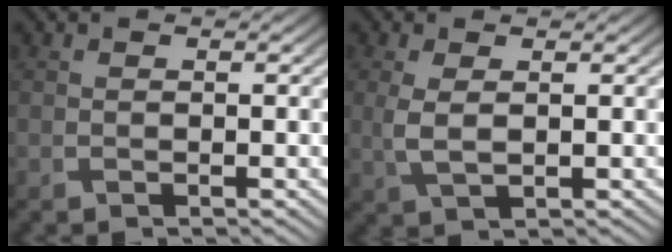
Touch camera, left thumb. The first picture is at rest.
{"total": 2.8, "force": [0.4, 1.2, 2.5], "torque": [-0.068, -0.001, 0.012]}